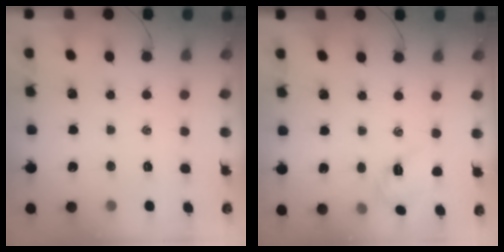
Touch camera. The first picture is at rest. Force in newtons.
{"total": 4.0, "press": 3.9, "slide": 1.0}